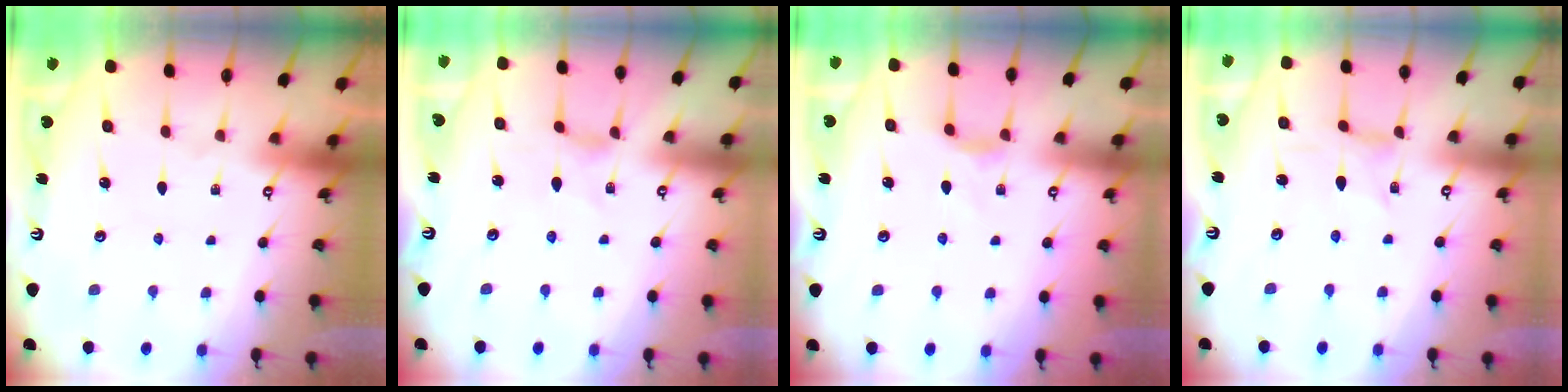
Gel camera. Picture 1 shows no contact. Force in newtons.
{"total": 1.3, "press": 1.3, "slide": 0.2}
{"total": 3.0, "press": 3.0, "slide": 0.5}
{"total": 0.0}